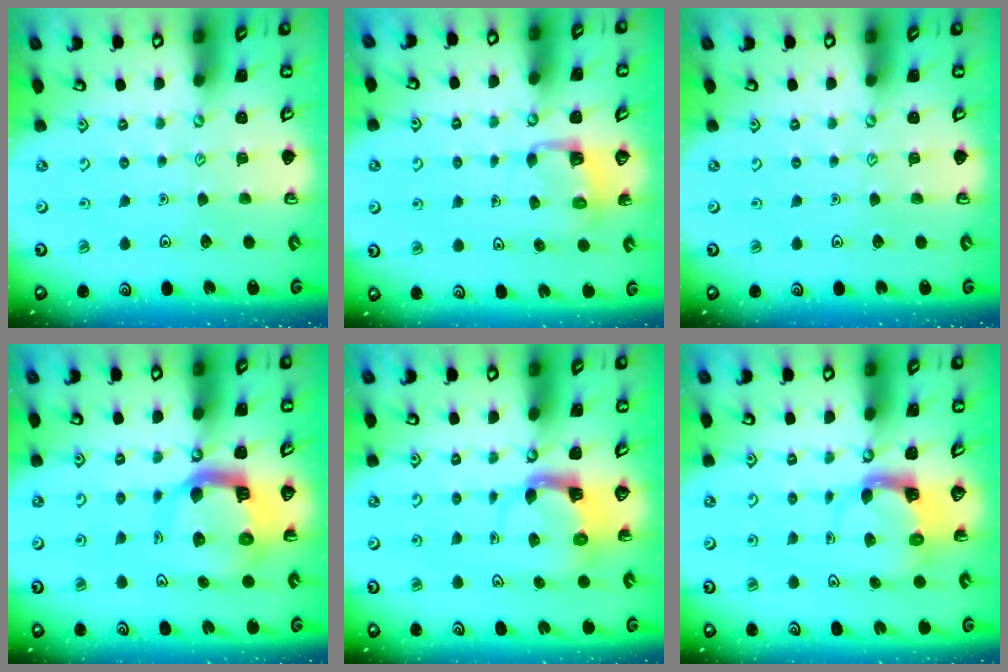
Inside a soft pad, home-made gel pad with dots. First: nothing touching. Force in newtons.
{"total": 3.5, "press": 3.5, "slide": 0.2}
{"total": 0.0}
{"total": 12.0, "press": 11.9, "slide": 1.5}
{"total": 3.9, "press": 3.9, "slide": 0.7}
{"total": 3.8, "press": 3.8, "slide": 0.4}